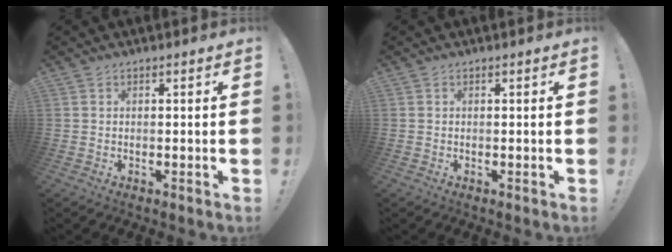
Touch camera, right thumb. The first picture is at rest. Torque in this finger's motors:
{"motor_torque": [0.00, 0.00, 0.00, 0.00, 0.00]}